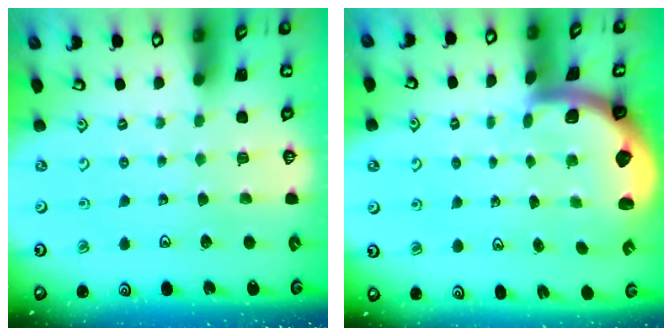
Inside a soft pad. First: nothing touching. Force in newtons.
{"total": 1.9, "press": 1.8, "slide": 0.5}